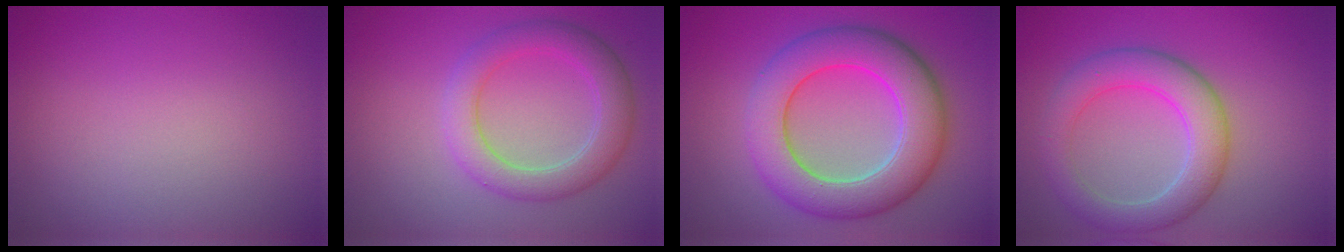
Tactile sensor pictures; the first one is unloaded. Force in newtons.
{"total": 4.6, "press": 4.6, "slide": 0.4}
{"total": 8.9, "press": 8.9, "slide": 0.2}
{"total": 5.4, "press": 5.4, "slide": 0.3}